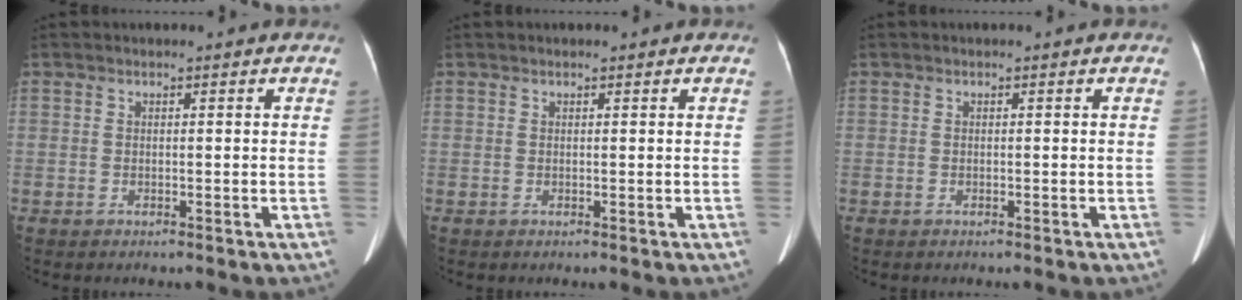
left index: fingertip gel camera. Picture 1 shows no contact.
{"total": 0.6, "force": [0.5, 0.2, 0.3], "torque": [-0.007, 0.009, 0.008]}
{"total": 0.0}